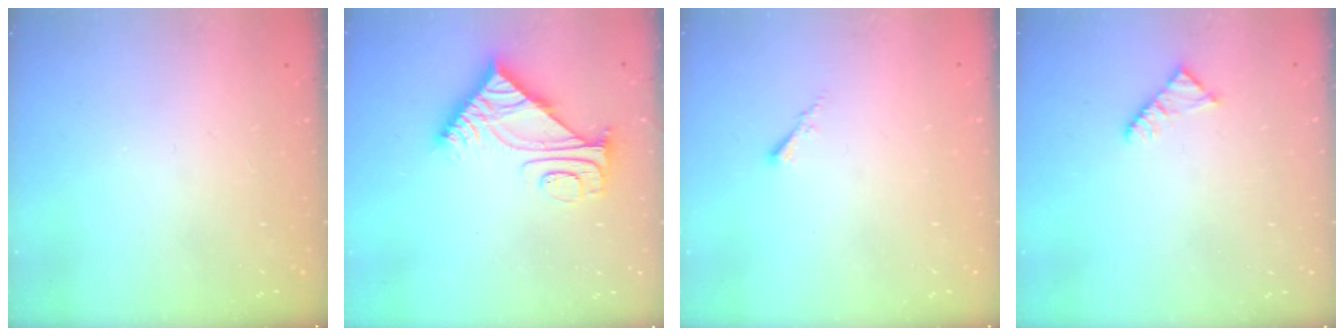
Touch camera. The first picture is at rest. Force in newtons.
{"total": 8.7, "press": 8.7, "slide": 0.8}
{"total": 0.5, "press": 0.4, "slide": 0.3}
{"total": 2.3, "press": 2.3, "slide": 0.4}